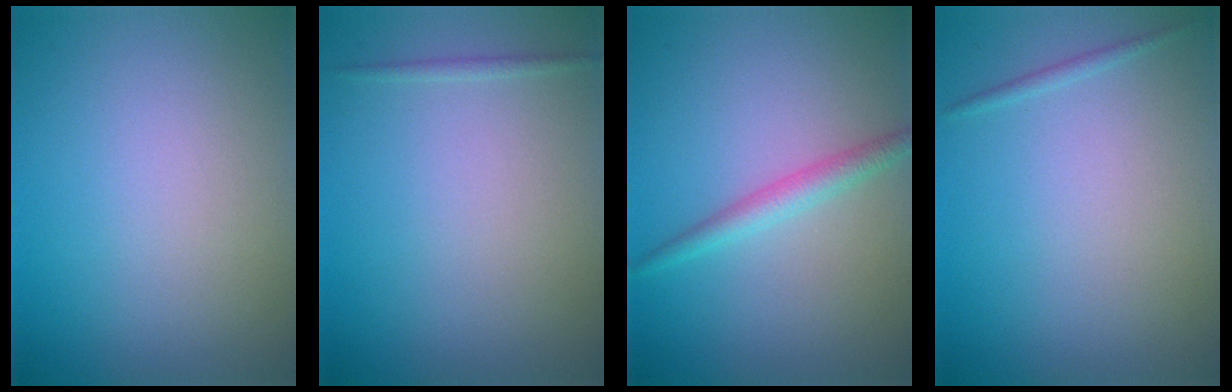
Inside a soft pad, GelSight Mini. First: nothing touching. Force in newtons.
{"total": 0.5, "press": 0.5, "slide": 0.1}
{"total": 2.1, "press": 2.1, "slide": 0.0}
{"total": 0.6, "press": 0.6, "slide": 0.1}